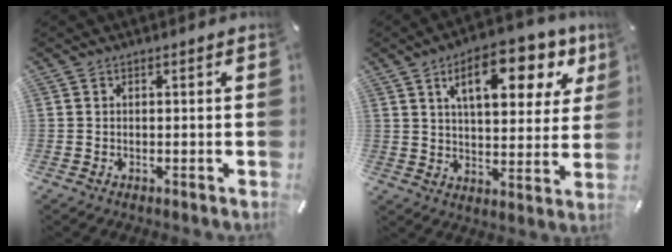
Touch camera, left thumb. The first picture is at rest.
{"total": 15.4, "force": [7.9, 7.4, 10.9], "torque": [-0.155, -0.027, 0.125]}